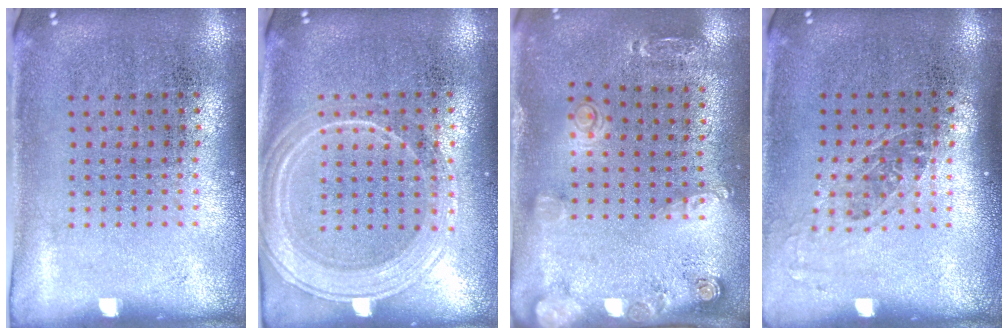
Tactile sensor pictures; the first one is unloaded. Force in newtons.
{"total": 1.8, "press": 1.8, "slide": 0.2}
{"total": 1.5, "press": 1.4, "slide": 0.6}
{"total": 1.2, "press": 1.0, "slide": 0.7}